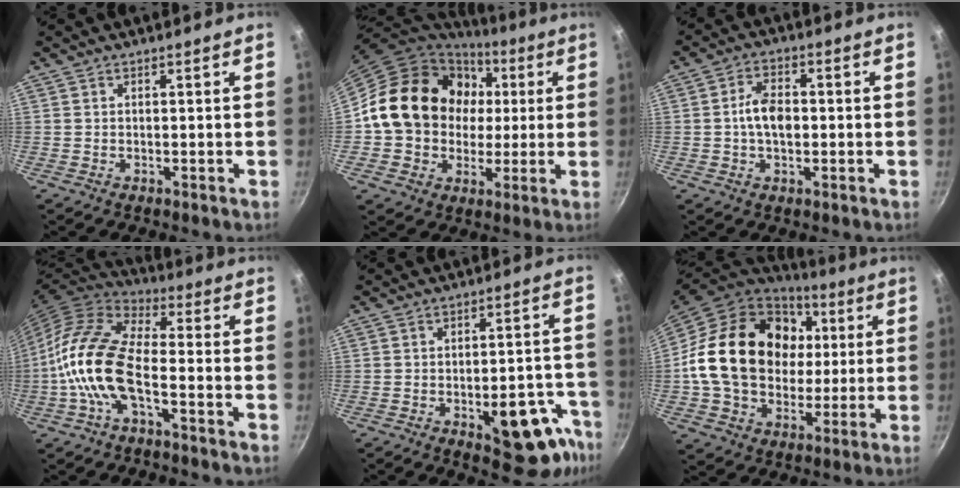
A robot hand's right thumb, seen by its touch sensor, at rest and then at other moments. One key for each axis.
{"total": 20.2, "fx": 2.6, "fy": 17.2, "fz": 10.4, "tx": -0.152, "ty": 0.022, "tz": 0.046}
{"total": 6.4, "fx": -0.3, "fy": 3.8, "fz": 5.1, "tx": -0.080, "ty": 0.016, "tz": -0.012}
{"total": 15.0, "fx": -4.2, "fy": 6.7, "fz": 12.8, "tx": -0.247, "ty": 0.036, "tz": -0.099}
{"total": 14.4, "fx": -6.7, "fy": 6.6, "fz": 11.0, "tx": -0.066, "ty": 0.036, "tz": -0.081}
{"total": 25.0, "fx": 3.1, "fy": 19.3, "fz": 15.6, "tx": -0.249, "ty": 0.022, "tz": 0.059}